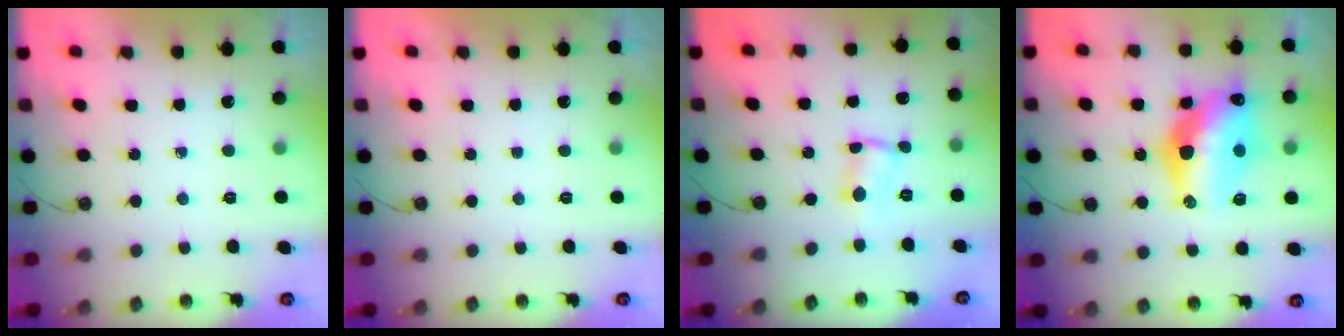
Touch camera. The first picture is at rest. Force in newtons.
{"total": 0.0}
{"total": 2.9, "press": 1.4, "slide": 2.5}
{"total": 17.8, "press": 17.1, "slide": 4.9}